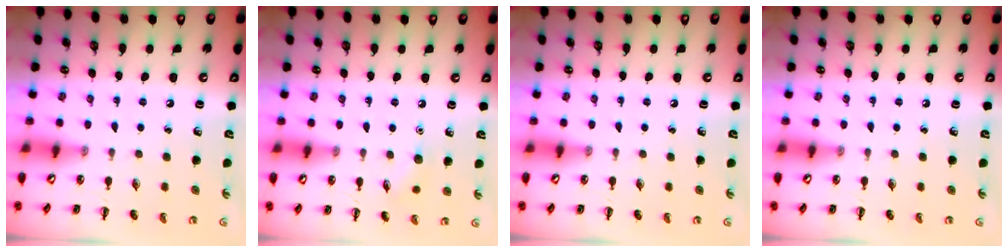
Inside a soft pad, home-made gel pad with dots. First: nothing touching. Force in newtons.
{"total": 5.3, "press": 5.1, "slide": 1.3}
{"total": 0.0}
{"total": 0.0}